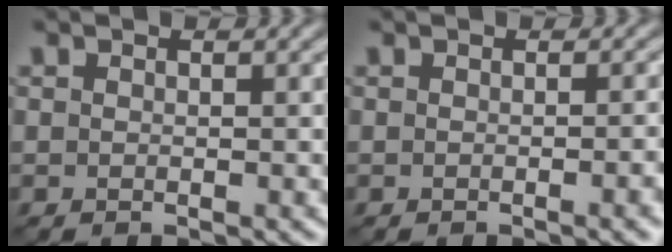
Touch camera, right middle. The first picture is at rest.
{"total": 2.7, "force": [-0.8, 1.0, 2.4], "torque": [-0.017, 0.001, -0.006]}